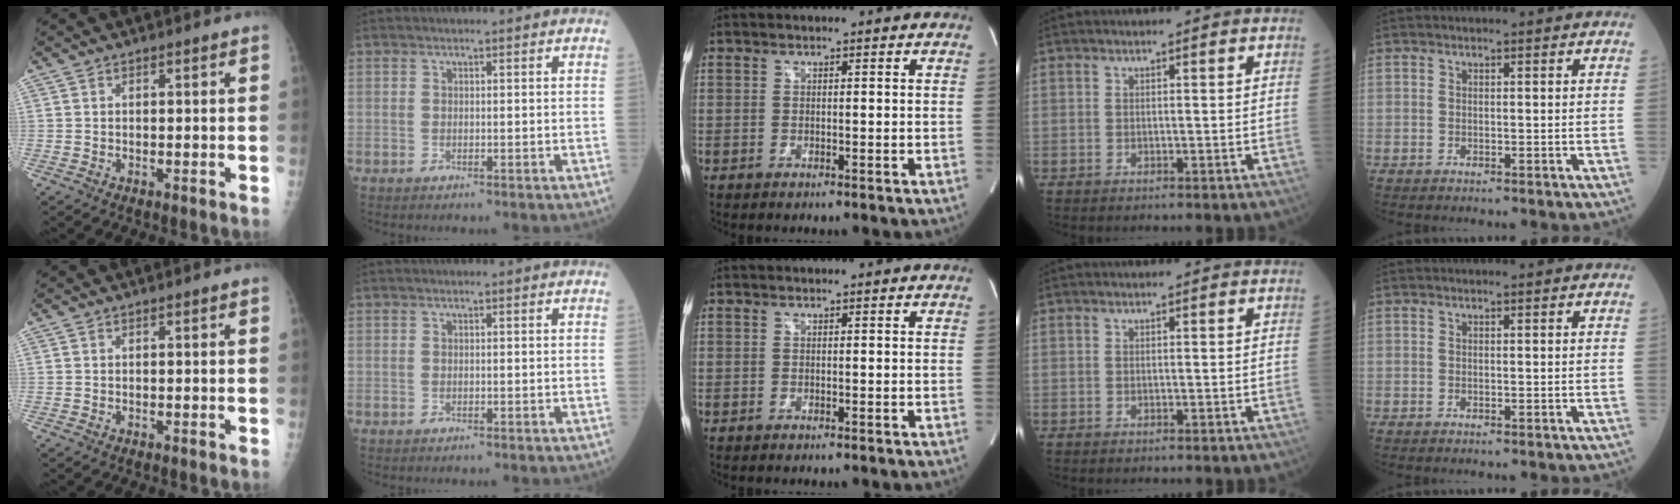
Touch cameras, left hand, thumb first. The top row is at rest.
{}